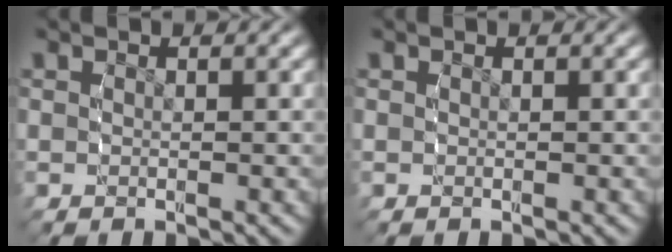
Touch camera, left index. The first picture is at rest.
{"total": 0.0}